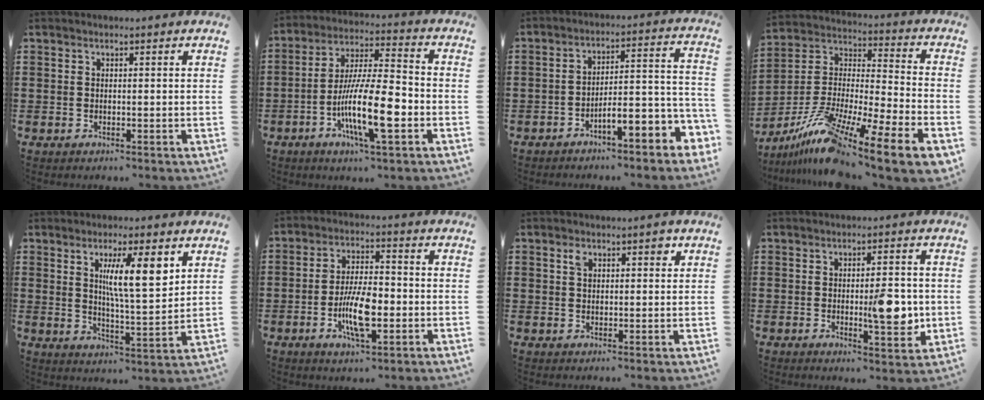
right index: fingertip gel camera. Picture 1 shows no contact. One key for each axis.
{"total": 13.6, "fx": -4.5, "fy": 3.4, "fz": 12.4, "tx": -0.246, "ty": -0.005, "tz": -0.084}
{"total": 5.3, "fx": -3.6, "fy": 0.7, "fz": 3.7, "tx": -0.060, "ty": -0.027, "tz": -0.075}
{"total": 14.0, "fx": -10.3, "fy": 1.1, "fz": 9.3, "tx": -0.178, "ty": 0.005, "tz": -0.189}
{"total": 9.2, "fx": 3.8, "fy": 2.1, "fz": 8.1, "tx": -0.141, "ty": -0.004, "tz": 0.057}
{"total": 9.0, "fx": -2.4, "fy": 3.2, "fz": 8.1, "tx": -0.167, "ty": -0.006, "tz": -0.046}
{"total": 2.8, "fx": 1.4, "fy": 1.5, "fz": 2.0, "tx": -0.029, "ty": 0.000, "tz": 0.020}
{"total": 7.6, "fx": -0.5, "fy": 2.3, "fz": 7.2, "tx": -0.098, "ty": -0.006, "tz": -0.012}